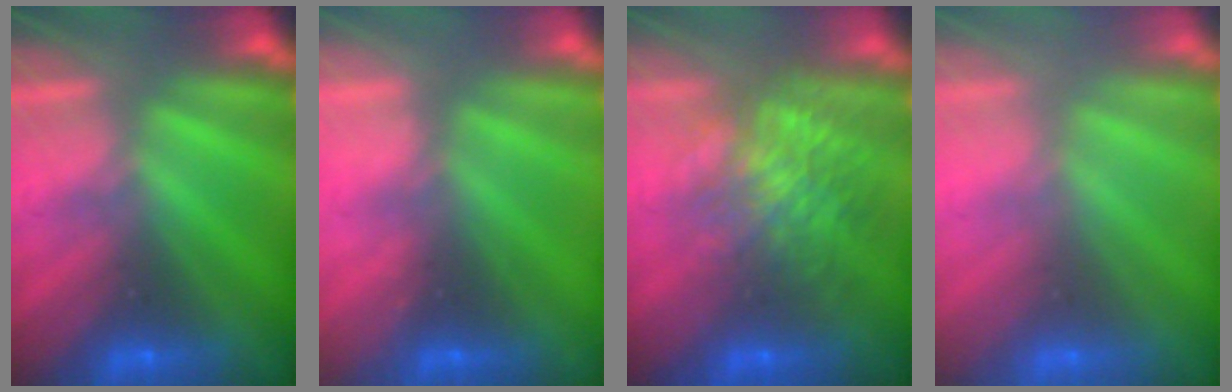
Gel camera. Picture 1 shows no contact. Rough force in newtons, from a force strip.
{"total": 2.2}
{"total": 7.2}
{"total": 2.5}